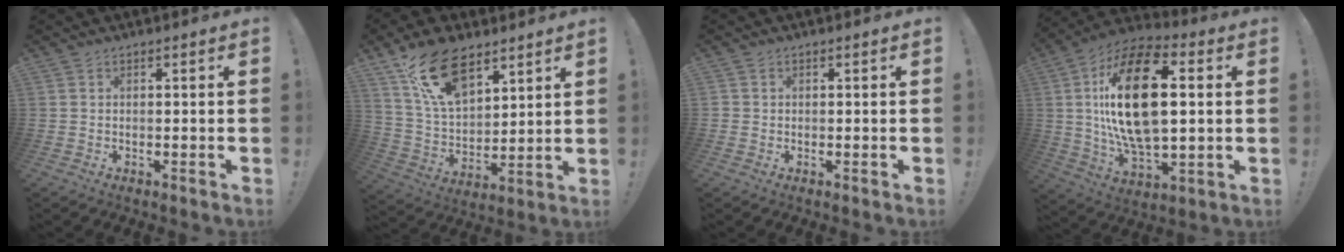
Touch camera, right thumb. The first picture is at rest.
{"total": 18.6, "force": [11.6, 9.7, 10.9], "torque": [-0.187, -0.066, 0.213]}
{"total": 0.8, "force": [0.0, 0.8, 0.1], "torque": [-0.008, 0.004, 0.001]}
{"total": 24.8, "force": [3.6, 13.0, 20.8], "torque": [-0.380, -0.004, 0.052]}